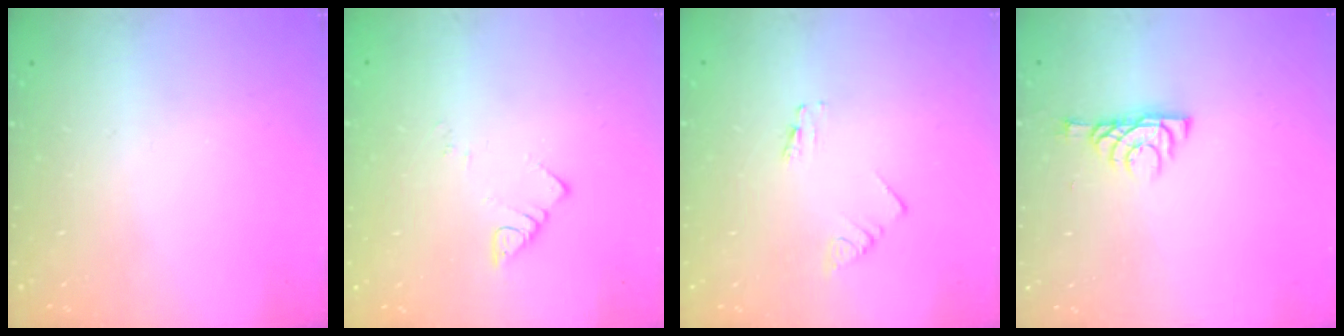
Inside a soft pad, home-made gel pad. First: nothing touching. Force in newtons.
{"total": 3.6, "press": 3.6, "slide": 0.6}
{"total": 0.7, "press": 0.7, "slide": 0.1}
{"total": 6.0, "press": 6.0, "slide": 0.7}